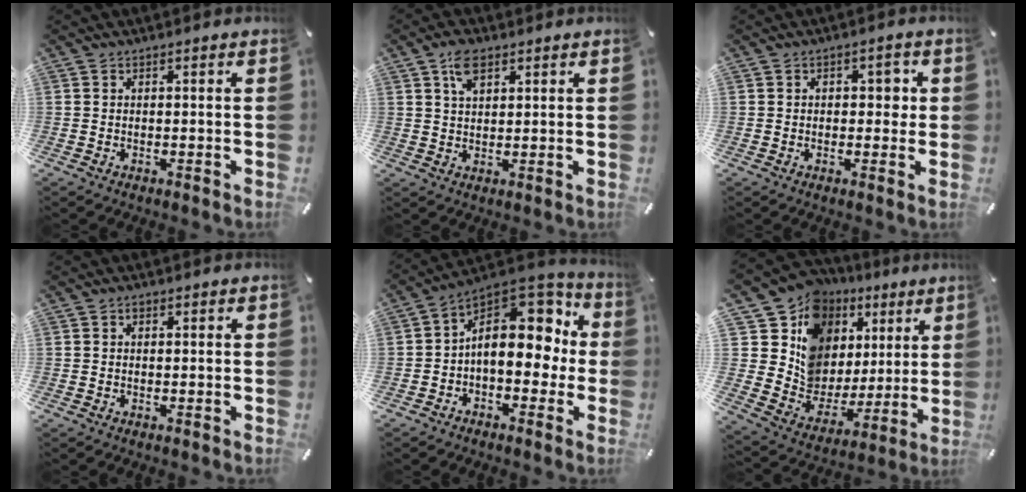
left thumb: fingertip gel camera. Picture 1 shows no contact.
{"total": 5.5, "force": [2.9, 3.1, 3.5], "torque": [-0.070, 0.002, 0.052]}
{"total": 3.7, "force": [0.3, 2.4, 2.8], "torque": [-0.024, -0.001, -0.007]}
{"total": 0.9, "force": [0.3, 0.6, 0.6], "torque": [-0.011, 0.004, 0.005]}
{"total": 15.4, "force": [3.0, 10.3, 11.1], "torque": [-0.159, -0.020, 0.051]}
{"total": 12.8, "force": [6.2, 10.8, 2.9], "torque": [-0.058, -0.079, 0.130]}